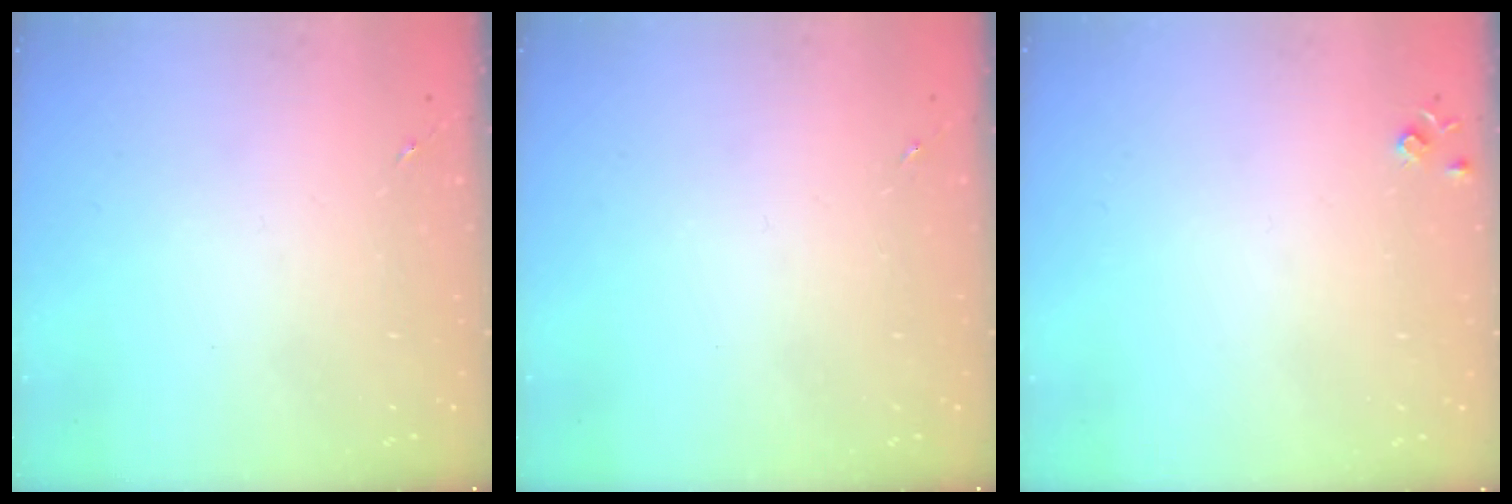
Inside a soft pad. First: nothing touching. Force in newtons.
{"total": 0.0}
{"total": 4.3, "press": 4.3, "slide": 0.7}